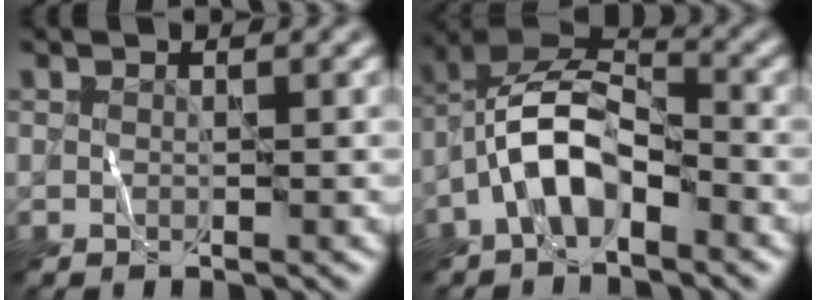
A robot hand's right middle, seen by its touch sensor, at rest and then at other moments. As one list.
[{"total": 6.4, "force": [-3.1, 3.0, 4.7], "torque": [-0.089, 0.012, -0.066]}]